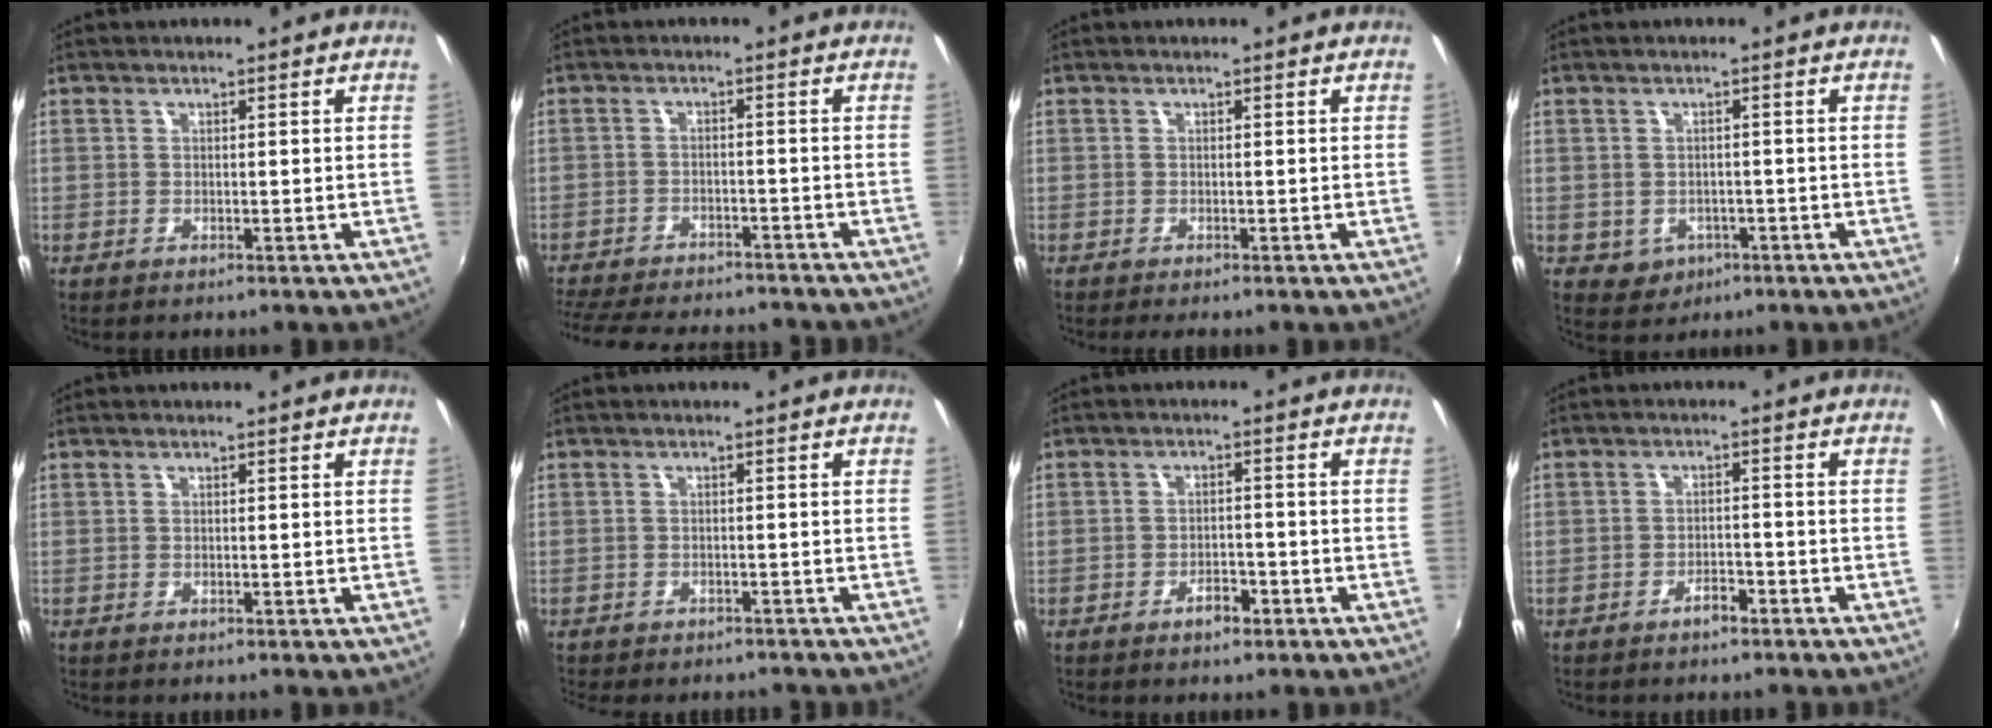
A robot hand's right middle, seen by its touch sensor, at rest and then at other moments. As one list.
[{"total": 16.7, "force": [-14.5, 4.6, 6.8], "torque": [-0.155, -0.019, -0.211]}, {"total": 0.6, "force": [-0.4, -0.1, 0.4], "torque": [-0.006, 0.000, -0.008]}, {"total": 3.9, "force": [-1.2, 3.6, 1.2], "torque": [-0.033, 0.001, -0.006]}, {"total": 0.0}, {"total": 6.6, "force": [-5.8, 2.0, 2.3], "torque": [-0.057, -0.017, -0.082]}, {"total": 3.2, "force": [-2.2, 1.5, 1.7], "torque": [-0.035, 0.002, -0.031]}, {"total": 2.6, "force": [-2.2, 1.0, 1.1], "torque": [-0.027, 0.003, -0.031]}]